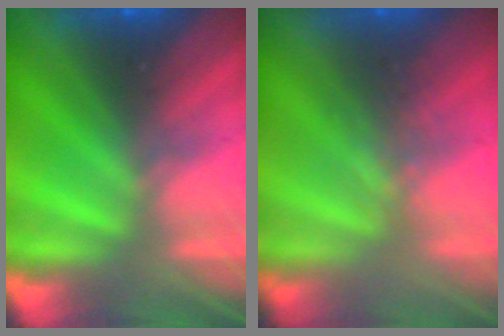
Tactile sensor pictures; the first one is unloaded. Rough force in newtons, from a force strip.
{"total": 2.5}